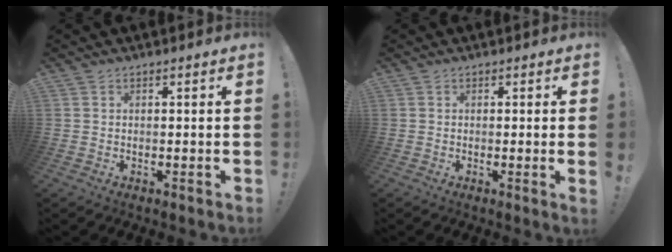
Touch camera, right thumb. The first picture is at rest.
{"total": 1.7, "force": [0.0, -0.6, 1.6], "torque": [-0.019, -0.007, -0.004]}